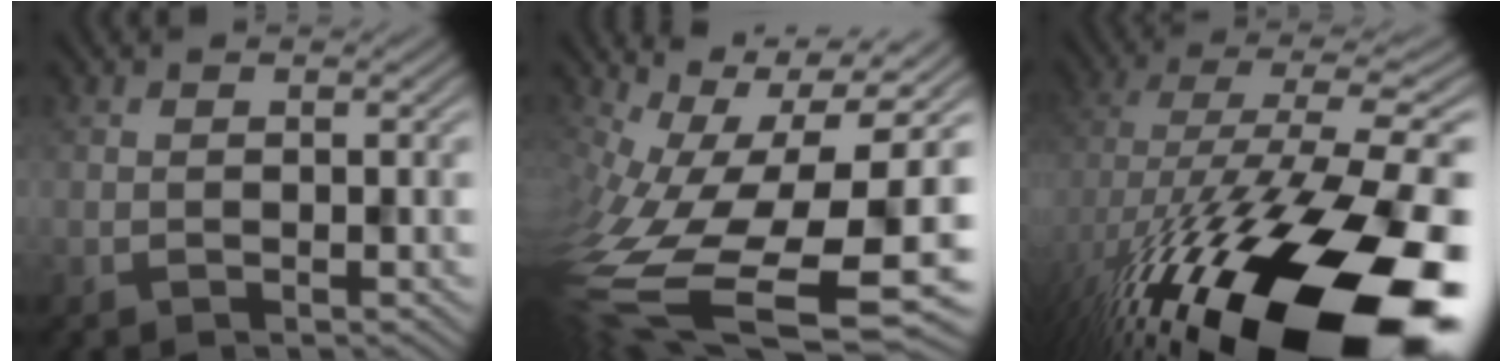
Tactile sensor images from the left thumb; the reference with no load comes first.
{"total": 17.0, "force": [-3.9, 8.1, 14.4], "torque": [-0.285, -0.053, -0.033]}
{"total": 19.6, "force": [-9.5, 8.0, 15.2], "torque": [-0.280, -0.046, -0.128]}